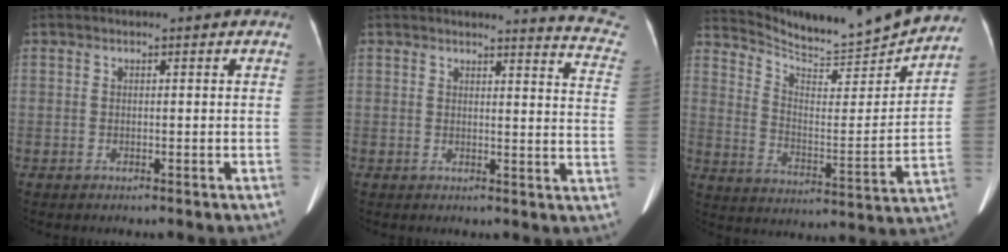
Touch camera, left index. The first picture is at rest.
{"total": 10.9, "force": [10.8, -0.4, 1.5], "torque": [0.000, -0.101, 0.084]}
{"total": 19.6, "force": [18.7, 0.7, 5.9], "torque": [-0.108, -0.060, 0.270]}